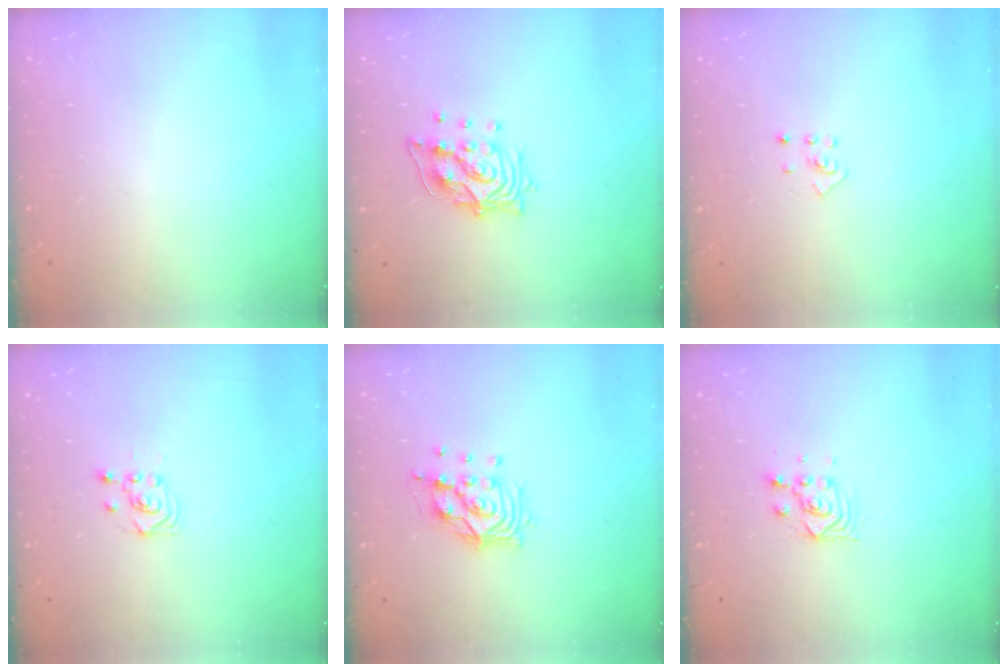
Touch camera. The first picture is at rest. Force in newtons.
{"total": 12.0, "press": 12.0, "slide": 1.1}
{"total": 2.5, "press": 2.4, "slide": 0.8}
{"total": 3.0, "press": 2.8, "slide": 1.1}
{"total": 10.1, "press": 10.0, "slide": 1.1}
{"total": 3.5, "press": 3.5, "slide": 0.0}